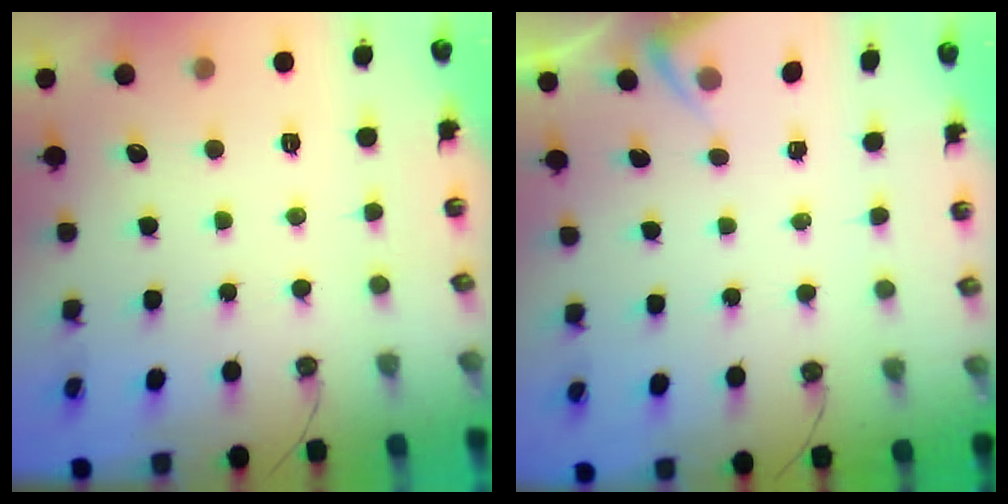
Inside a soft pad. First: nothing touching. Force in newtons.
{"total": 2.8, "press": 2.8, "slide": 0.5}